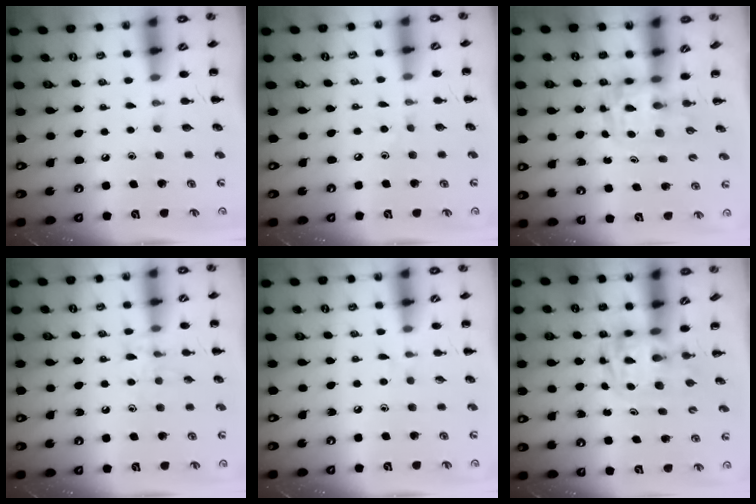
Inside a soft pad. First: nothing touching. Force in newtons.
{"total": 2.4, "press": 2.3, "slide": 0.8}
{"total": 3.7, "press": 3.6, "slide": 0.6}
{"total": 8.5, "press": 8.4, "slide": 1.2}
{"total": 3.9, "press": 3.6, "slide": 1.5}
{"total": 2.8, "press": 2.8, "slide": 0.5}